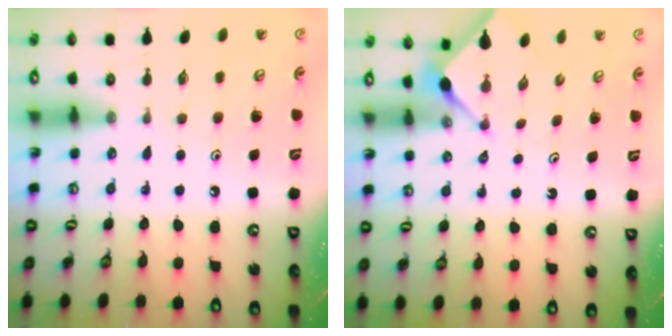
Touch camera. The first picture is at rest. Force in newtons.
{"total": 2.9, "press": 2.9, "slide": 0.4}